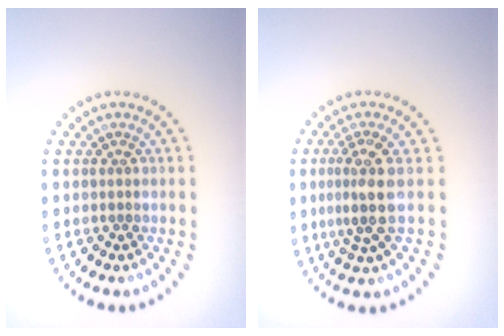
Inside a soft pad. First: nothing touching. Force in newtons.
{"total": 3.1, "press": 2.6, "slide": 1.8}